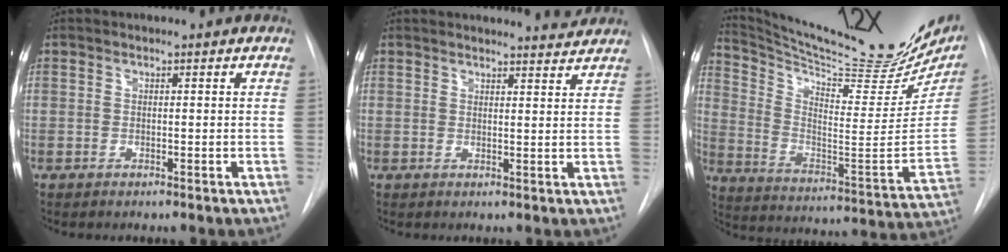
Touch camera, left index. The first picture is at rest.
{"total": 5.6, "force": [5.5, 0.2, 0.5], "torque": [-0.007, -0.004, 0.055]}
{"total": 28.4, "force": [24.3, 4.0, 14.1], "torque": [-0.223, -0.076, 0.338]}